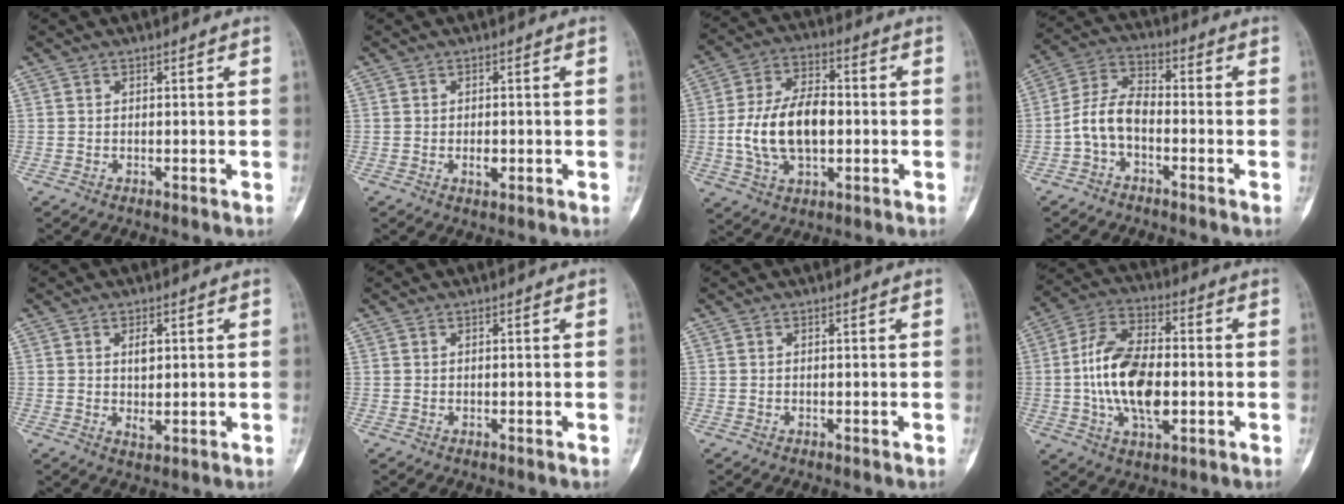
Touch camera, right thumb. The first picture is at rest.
{"total": 2.0, "force": [-0.4, 1.1, 1.6], "torque": [-0.026, 0.000, -0.006]}
{"total": 14.5, "force": [-1.2, 8.4, 11.8], "torque": [-0.217, 0.020, -0.019]}
{"total": 7.6, "force": [-2.5, 4.3, 5.7], "torque": [-0.111, 0.036, -0.059]}
{"total": 3.3, "force": [0.8, 1.8, 2.7], "torque": [-0.040, -0.009, 0.014]}
{"total": 0.0}
{"total": 0.0}
{"total": 15.6, "force": [-1.5, 8.1, 13.2], "torque": [-0.248, 0.015, -0.031]}